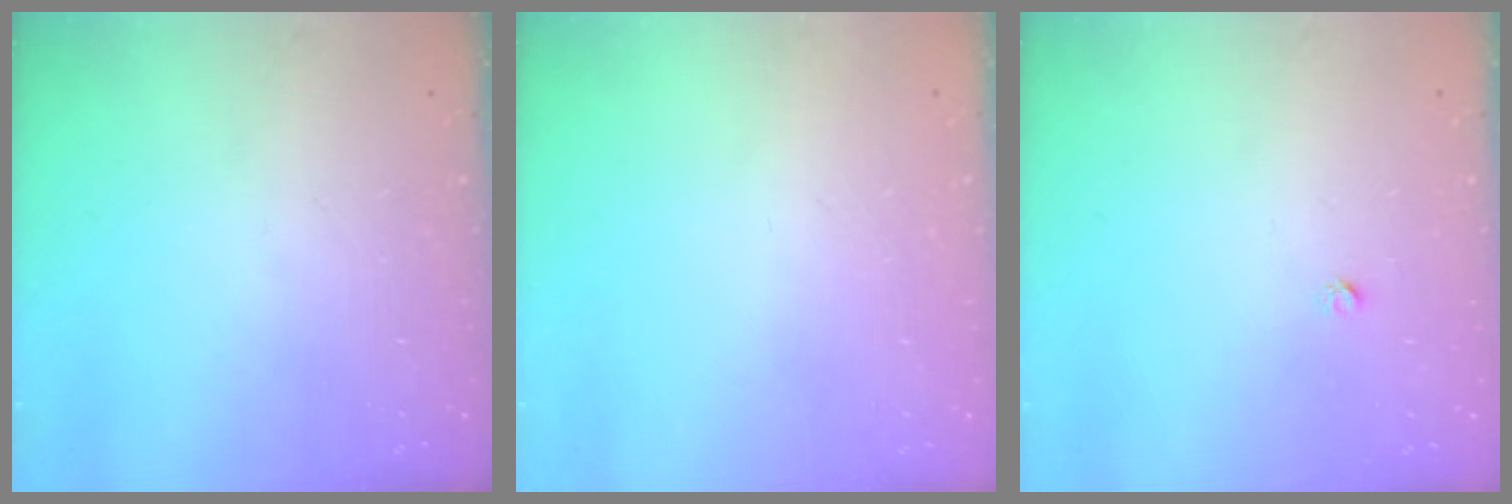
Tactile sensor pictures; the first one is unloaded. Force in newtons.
{"total": 0.9, "press": 0.9, "slide": 0.1}
{"total": 1.6, "press": 1.5, "slide": 0.1}